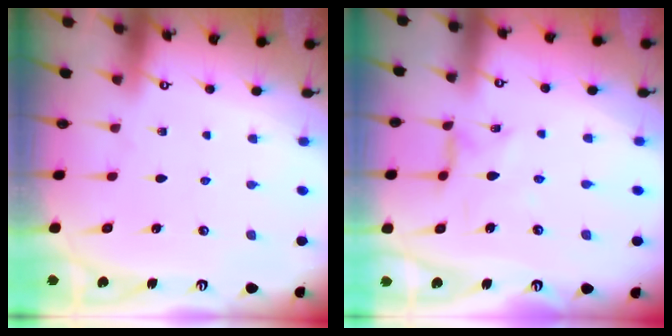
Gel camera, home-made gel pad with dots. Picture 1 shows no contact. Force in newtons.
{"total": 1.4, "press": 1.4, "slide": 0.3}